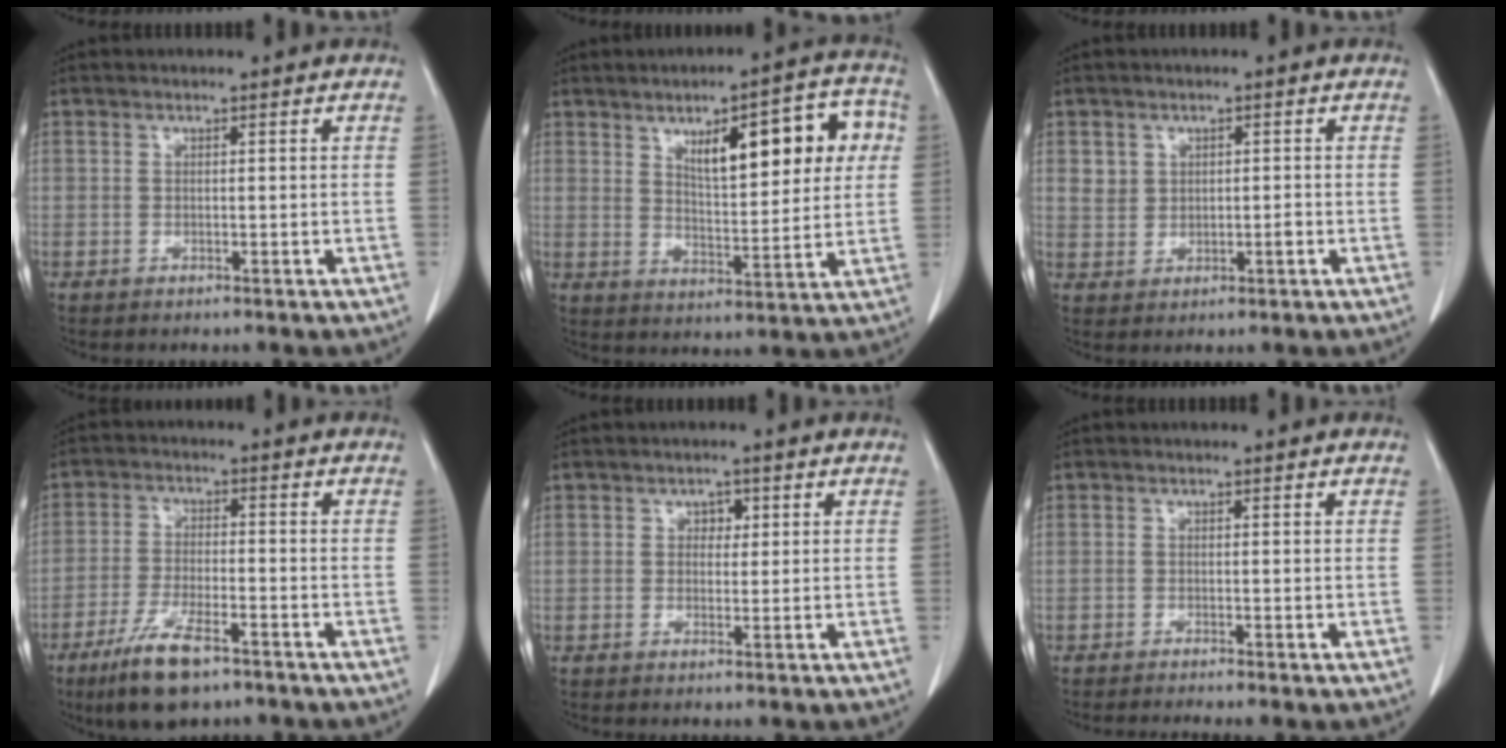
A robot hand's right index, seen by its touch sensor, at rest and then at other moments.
{"total": 14.3, "force": [4.7, 4.2, 12.8], "torque": [-0.169, 0.024, 0.068]}
{"total": 3.0, "force": [0.5, 2.5, 1.6], "torque": [-0.022, 0.007, 0.014]}
{"total": 9.3, "force": [-6.2, 2.3, 6.6], "torque": [-0.133, -0.017, -0.109]}
{"total": 1.7, "force": [0.5, 1.3, 1.0], "torque": [-0.008, 0.001, 0.005]}
{"total": 2.2, "force": [-1.9, -0.4, 1.2], "torque": [-0.021, -0.003, -0.034]}